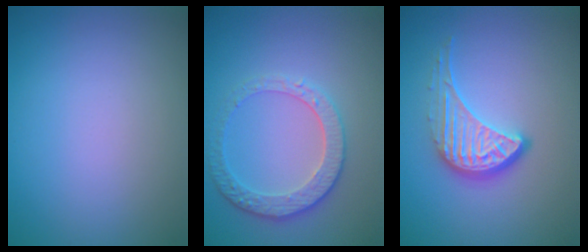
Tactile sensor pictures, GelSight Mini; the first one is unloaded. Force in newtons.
{"total": 3.6, "press": 3.3, "slide": 1.4}
{"total": 4.1, "press": 3.0, "slide": 2.8}